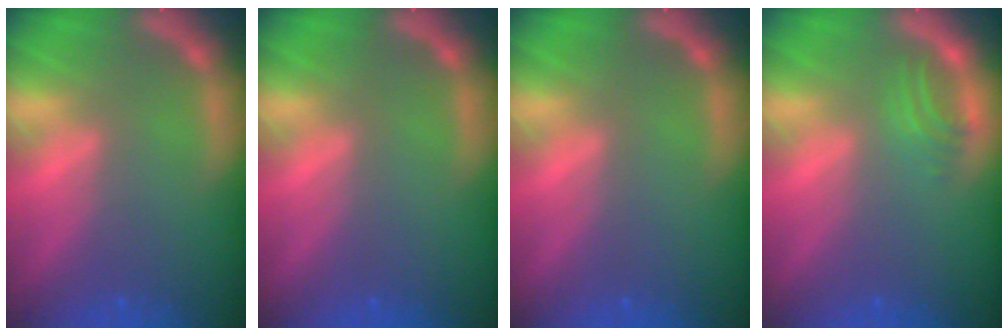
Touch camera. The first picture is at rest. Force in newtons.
{"total": 0.0}
{"total": 0.0}
{"total": 2.0}